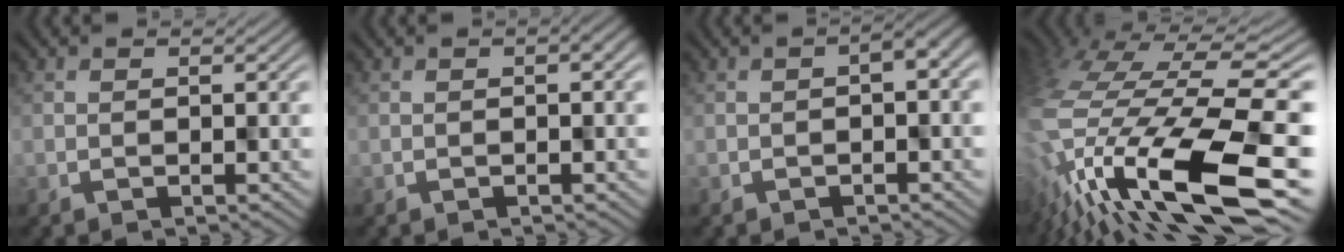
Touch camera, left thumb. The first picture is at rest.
{"total": 1.3, "force": [-0.4, 0.3, 1.2], "torque": [-0.020, 0.000, -0.005]}
{"total": 2.2, "force": [-0.2, 0.6, 2.1], "torque": [-0.034, 0.001, -0.004]}
{"total": 16.9, "force": [-4.9, 7.1, 14.6], "torque": [-0.326, -0.029, -0.071]}